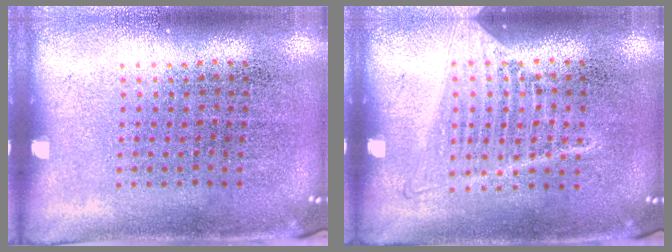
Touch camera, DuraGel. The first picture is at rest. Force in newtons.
{"total": 1.2, "press": 1.1, "slide": 0.5}